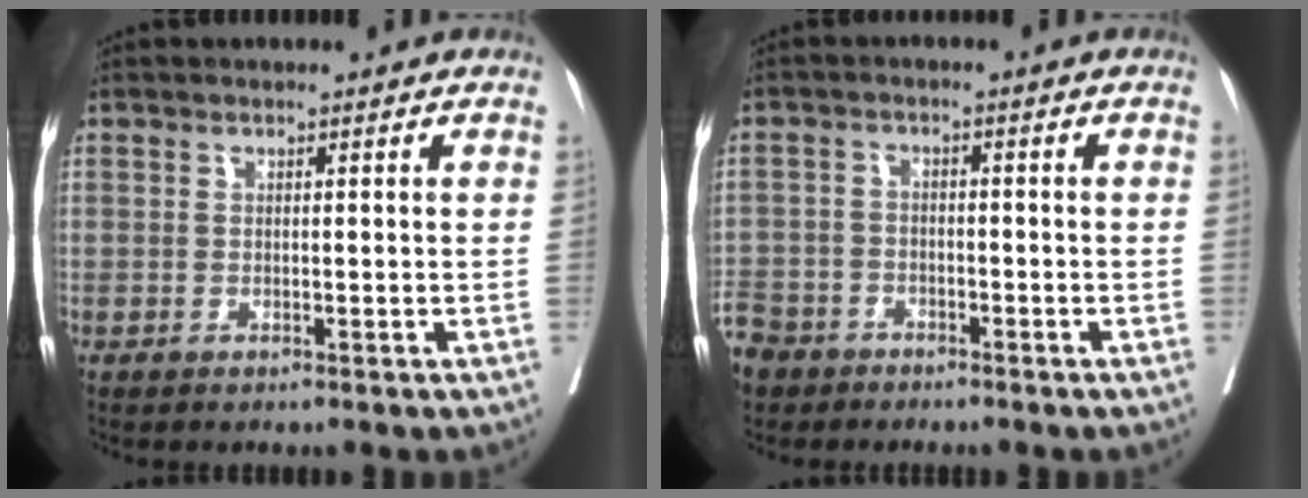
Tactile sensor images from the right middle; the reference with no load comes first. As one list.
[{"total": 8.1, "force": [-6.0, 5.3, 1.1], "torque": [-0.048, -0.004, -0.114]}]